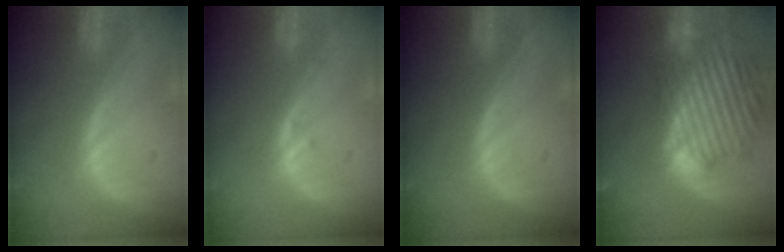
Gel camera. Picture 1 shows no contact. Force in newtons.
{"total": 0.7, "press": 0.6, "slide": 0.3}
{"total": 0.0}
{"total": 14.4, "press": 12.4, "slide": 7.4}